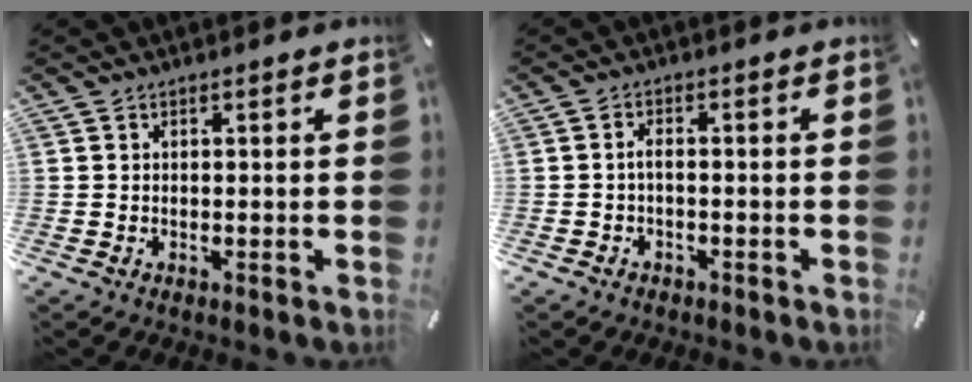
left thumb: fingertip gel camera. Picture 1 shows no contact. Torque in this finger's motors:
{"motor_torque": [-0.20, -0.20, 0.16, 0.12, 0.06]}